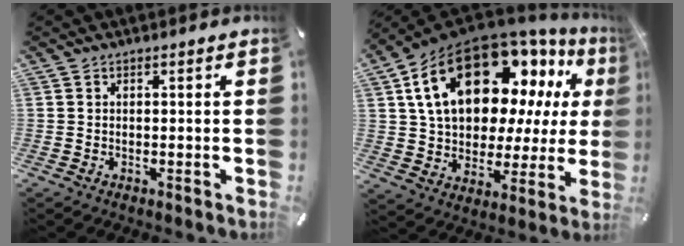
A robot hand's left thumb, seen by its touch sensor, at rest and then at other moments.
{"total": 22.7, "force": [10.3, 13.2, 15.3], "torque": [-0.267, -0.055, 0.178]}